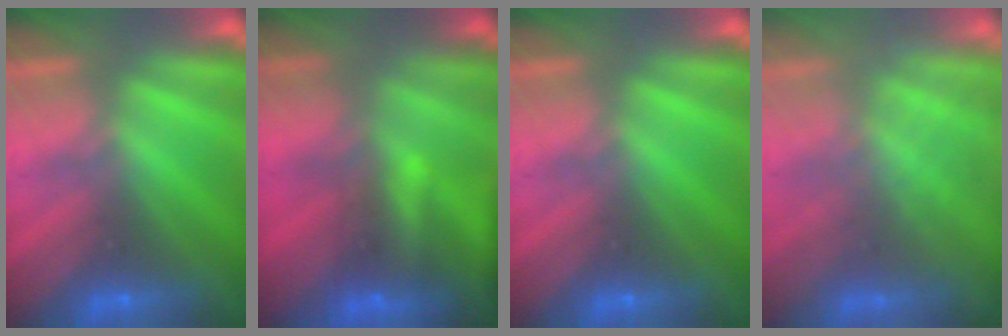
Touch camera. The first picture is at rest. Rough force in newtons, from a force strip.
{"total": 7.2}
{"total": 0.0}
{"total": 3.0}